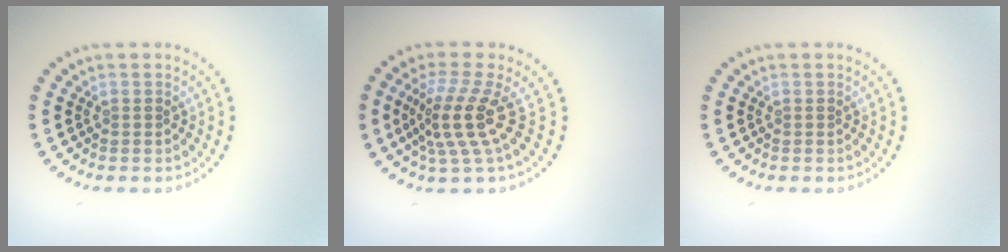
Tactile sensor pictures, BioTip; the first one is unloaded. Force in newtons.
{"total": 4.1, "press": 2.9, "slide": 3.0}
{"total": 0.0}